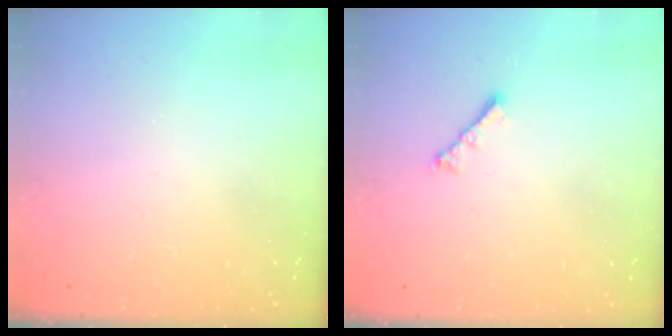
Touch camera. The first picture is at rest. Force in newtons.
{"total": 3.0, "press": 3.0, "slide": 0.5}